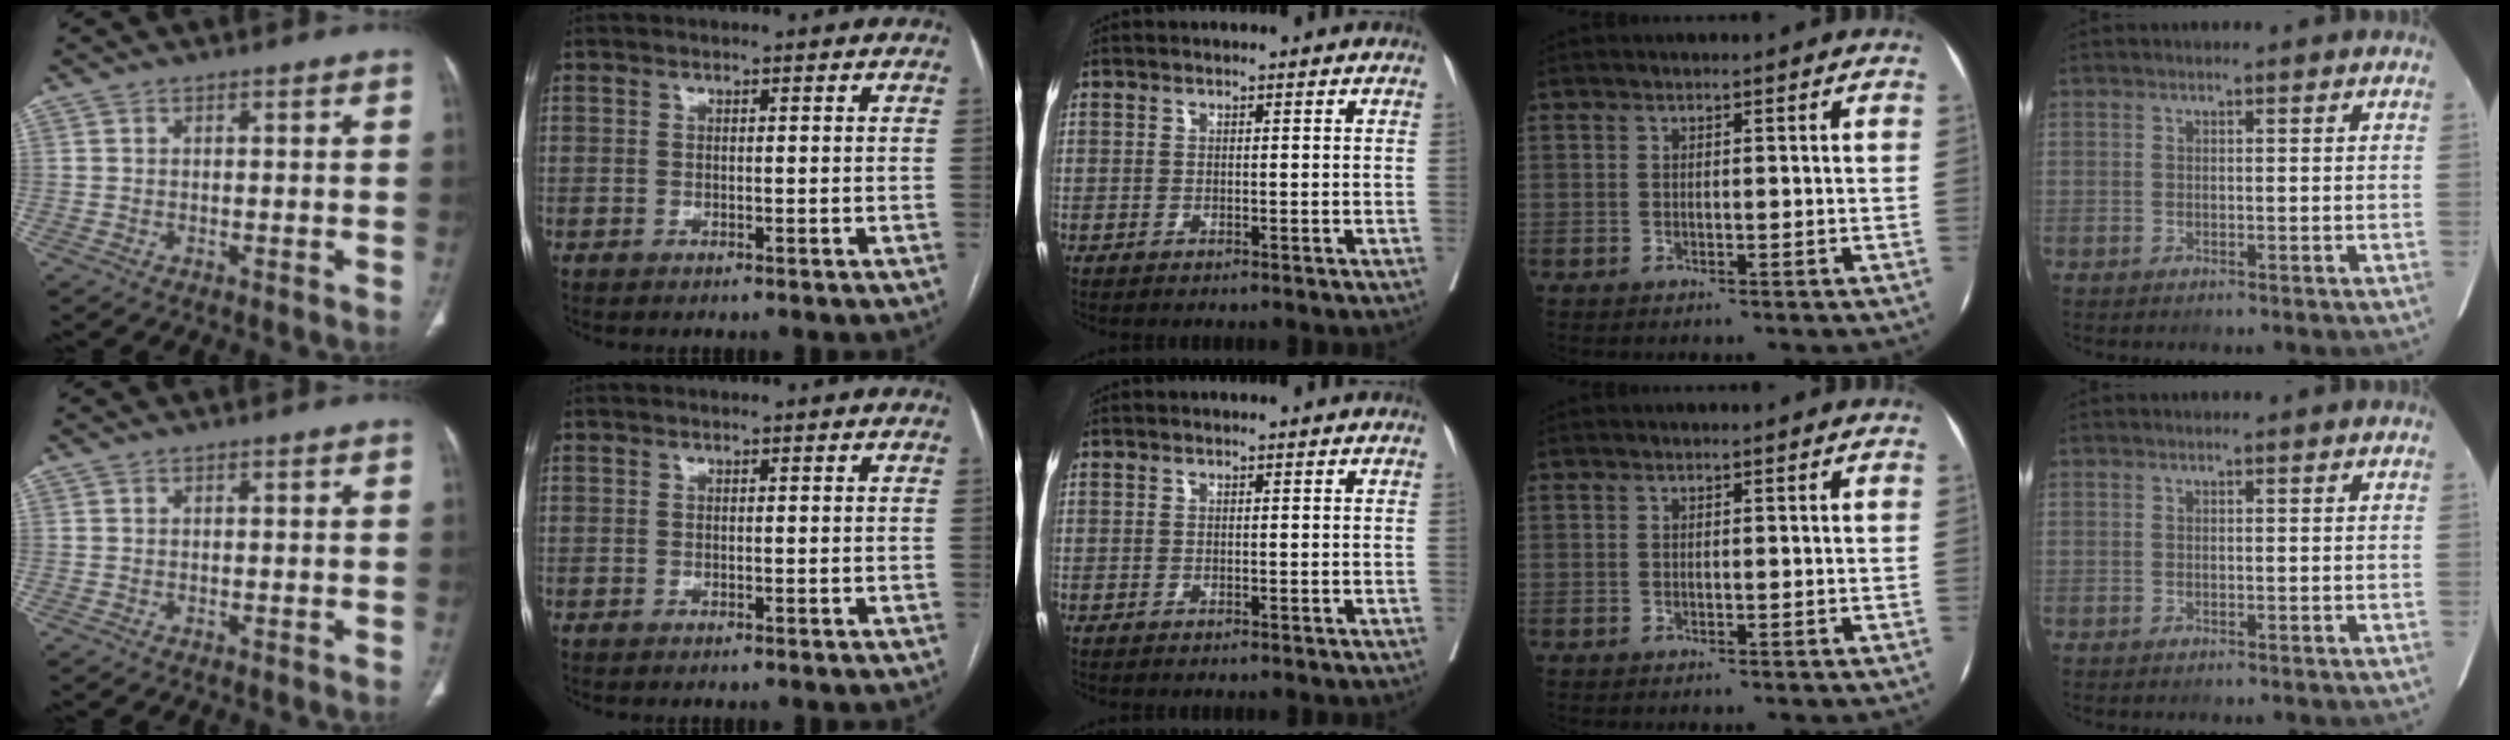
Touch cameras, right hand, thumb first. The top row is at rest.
{}